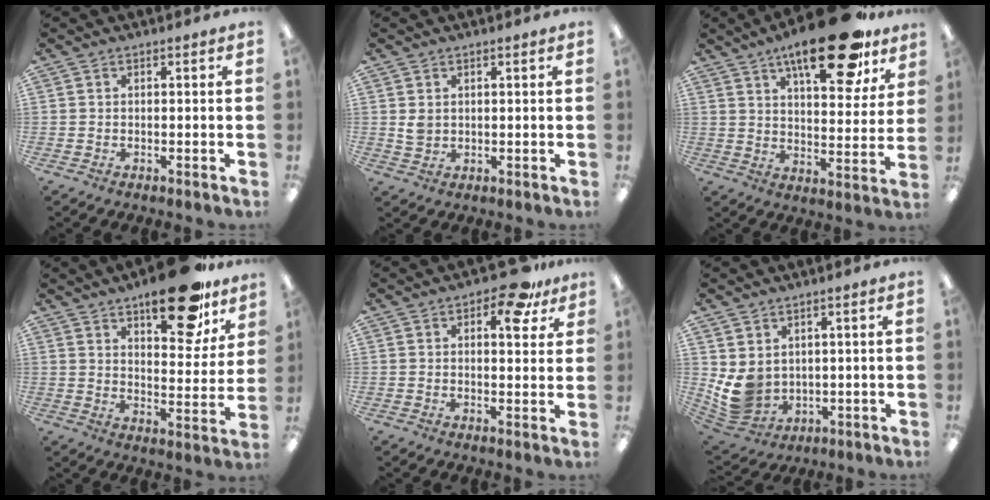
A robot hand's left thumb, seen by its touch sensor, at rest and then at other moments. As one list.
[{"total": 2.7, "force": [1.1, 2.1, 1.4], "torque": [-0.022, -0.002, 0.018]}, {"total": 21.3, "force": [14.0, 7.8, 14.1], "torque": [-0.205, -0.074, 0.223]}, {"total": 19.2, "force": [13.2, 7.8, 11.6], "torque": [-0.145, -0.079, 0.214]}, {"total": 10.9, "force": [6.1, 5.0, 7.4], "torque": [-0.085, -0.027, 0.097]}, {"total": 8.2, "force": [1.9, 6.7, 4.4], "torque": [-0.113, -0.018, 0.043]}]